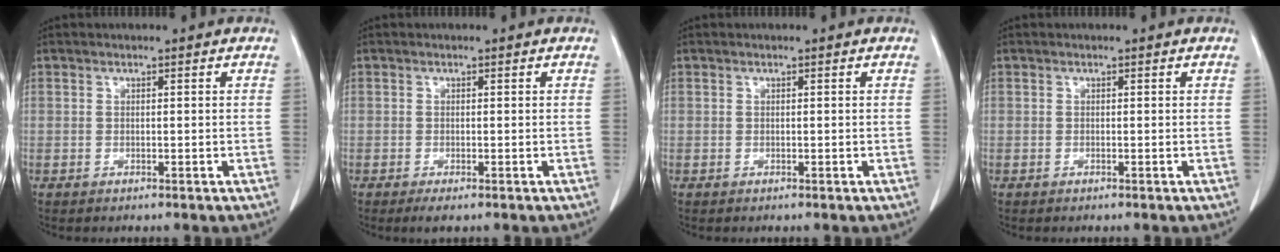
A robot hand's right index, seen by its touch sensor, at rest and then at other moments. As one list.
[{"total": 1.4, "force": [-0.8, 0.3, 1.2], "torque": [-0.018, -0.003, -0.009]}, {"total": 0.0}, {"total": 0.0}]